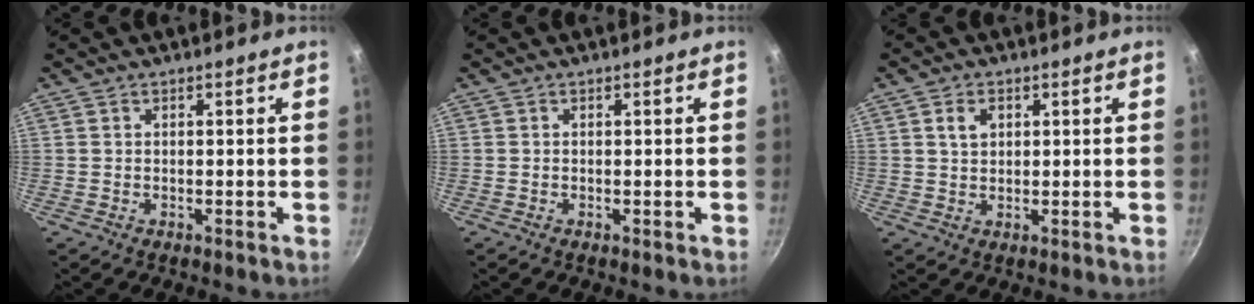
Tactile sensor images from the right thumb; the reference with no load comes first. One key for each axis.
{"total": 0.0}
{"total": 3.3, "fx": 1.2, "fy": 2.3, "fz": 2.1, "tx": -0.025, "ty": -0.001, "tz": 0.022}